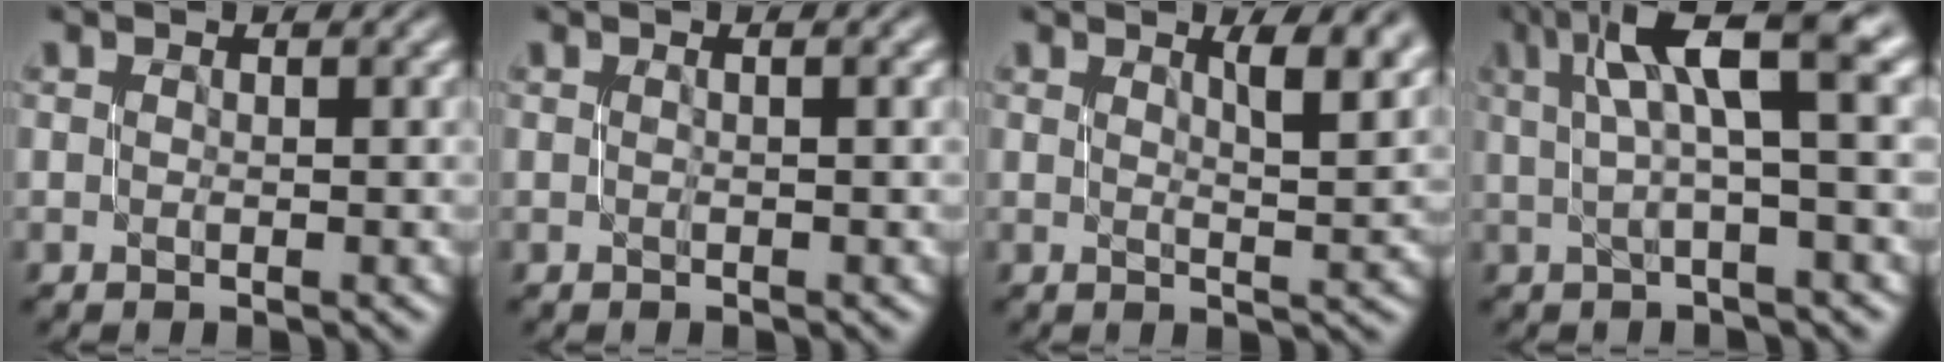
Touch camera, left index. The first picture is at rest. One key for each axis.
{"total": 0.9, "fx": 0.1, "fy": 0.3, "fz": 0.8, "tx": -0.010, "ty": 0.005, "tz": -0.002}
{"total": 4.6, "fx": 2.0, "fy": 1.4, "fz": 4.0, "tx": -0.044, "ty": -0.001, "tz": 0.030}
{"total": 7.4, "fx": 2.4, "fy": 1.2, "fz": 6.8, "tx": -0.099, "ty": 0.021, "tz": 0.037}